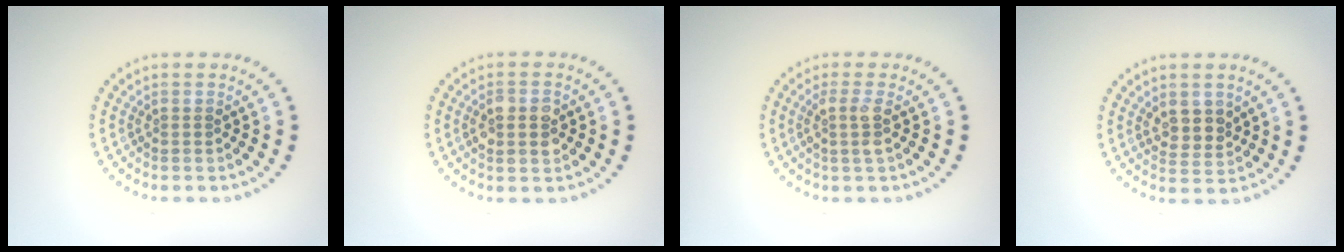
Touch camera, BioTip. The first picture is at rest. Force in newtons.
{"total": 2.8, "press": 2.8, "slide": 0.3}
{"total": 1.8, "press": 1.5, "slide": 1.1}
{"total": 2.5, "press": 2.3, "slide": 1.0}